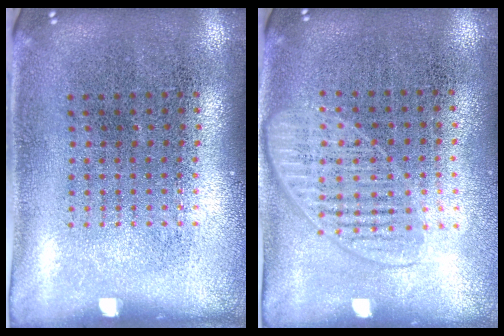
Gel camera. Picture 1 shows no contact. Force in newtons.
{"total": 1.4, "press": 1.3, "slide": 0.7}